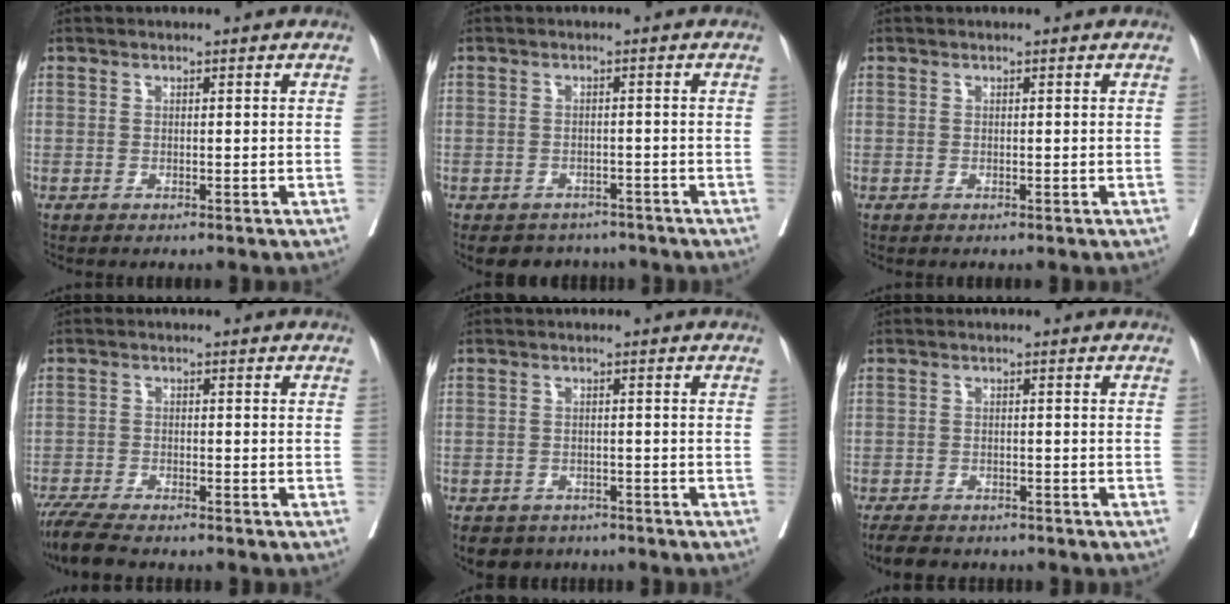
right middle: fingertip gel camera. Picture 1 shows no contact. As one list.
[{"total": 6.1, "force": [-5.3, 2.9, 0.7], "torque": [0.000, 0.006, -0.066]}, {"total": 0.0}, {"total": 7.6, "force": [-6.5, 0.9, 3.8], "torque": [-0.069, -0.022, -0.113]}, {"total": 6.3, "force": [-5.2, 3.4, 1.1], "torque": [-0.020, -0.001, -0.072]}, {"total": 7.7, "force": [-6.6, 2.5, 3.1], "torque": [-0.056, -0.009, -0.096]}]